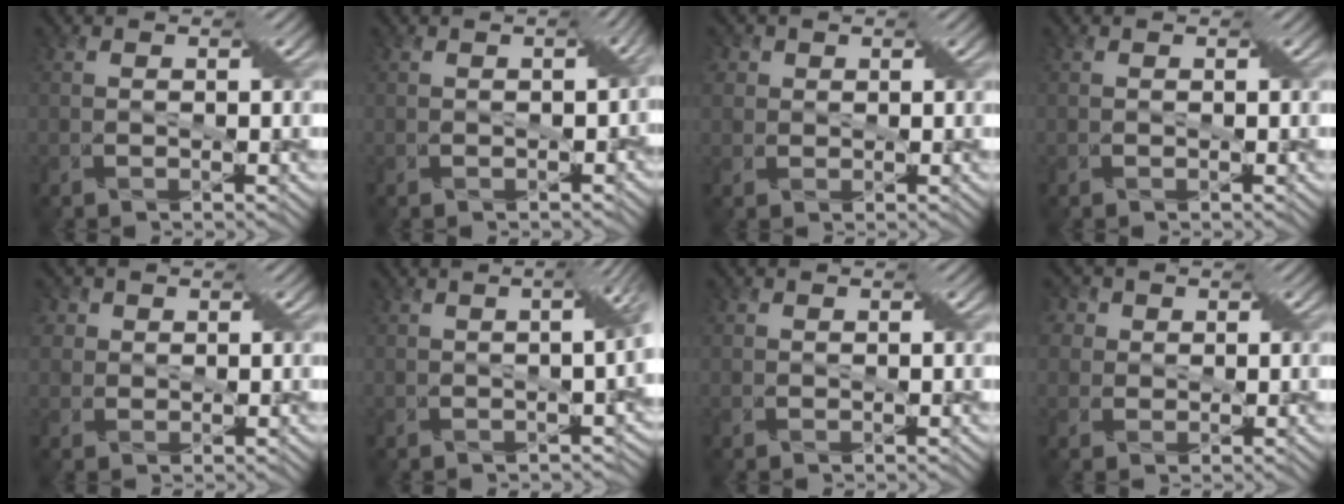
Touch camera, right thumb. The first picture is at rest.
{"total": 3.2, "force": [-0.5, 1.9, 2.5], "torque": [-0.031, -0.008, -0.005]}
{"total": 3.1, "force": [1.3, 2.7, 1.1], "torque": [-0.027, 0.014, 0.015]}
{"total": 0.0}
{"total": 3.6, "force": [1.5, 3.0, 1.2], "torque": [-0.035, 0.015, 0.020]}
{"total": 6.1, "force": [-0.8, 1.9, 5.7], "torque": [-0.060, -0.003, -0.011]}
{"total": 0.6, "force": [0.3, 0.5, 0.1], "torque": [0.000, 0.000, 0.004]}
{"total": 6.0, "force": [2.5, 4.9, 2.5], "torque": [-0.067, 0.025, 0.033]}